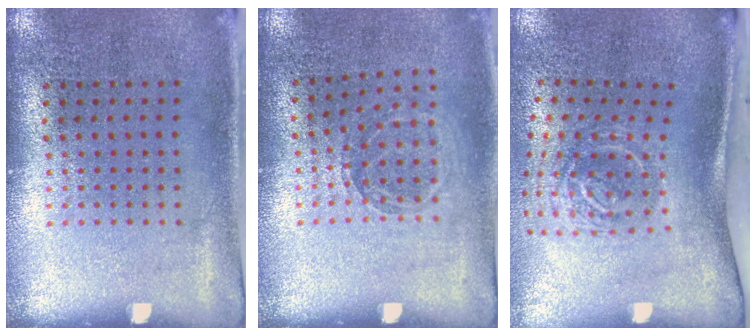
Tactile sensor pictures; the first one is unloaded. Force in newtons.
{"total": 0.8, "press": 0.8, "slide": 0.1}
{"total": 2.0, "press": 1.3, "slide": 1.5}